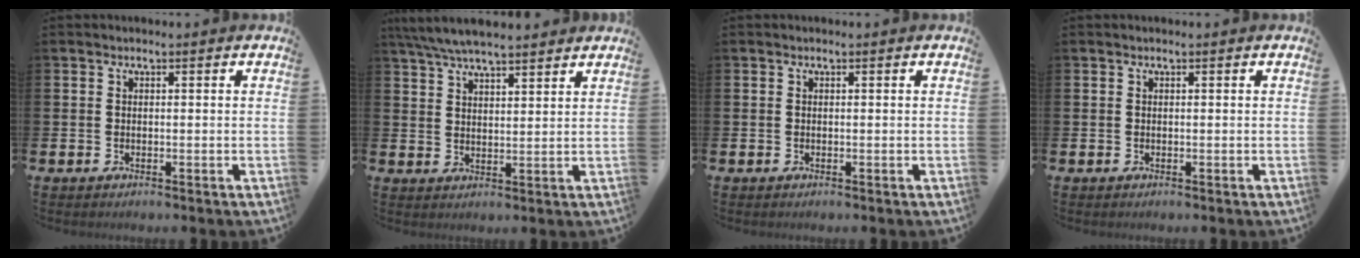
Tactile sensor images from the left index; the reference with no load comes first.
{"total": 6.2, "force": [5.8, 0.8, 1.9], "torque": [-0.056, -0.018, 0.107]}
{"total": 0.0}
{"total": 0.0}